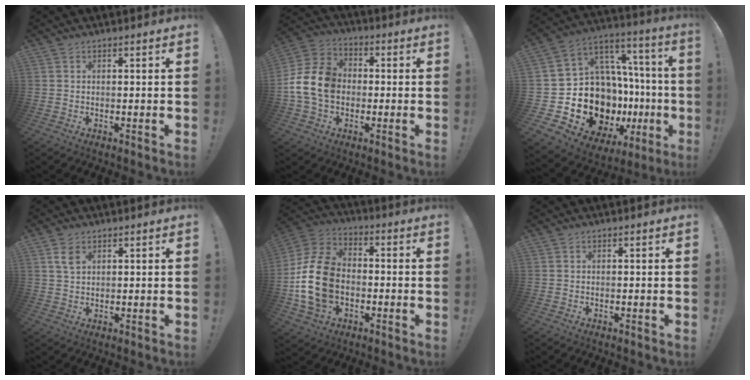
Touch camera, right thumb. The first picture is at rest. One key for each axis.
{"total": 14.2, "fx": -0.8, "fy": 11.2, "fz": 8.7, "tx": -0.163, "ty": 0.023, "tz": -0.009}
{"total": 19.4, "fx": -7.3, "fy": 13.1, "fz": 12.4, "tx": -0.200, "ty": 0.007, "tz": -0.078}
{"total": 3.8, "fx": 1.8, "fy": 2.2, "fz": 2.6, "tx": -0.035, "ty": -0.006, "tz": 0.031}
{"total": 17.7, "fx": -2.8, "fy": 12.9, "fz": 11.8, "tx": -0.217, "ty": 0.027, "tz": -0.041}
{"total": 0.0}